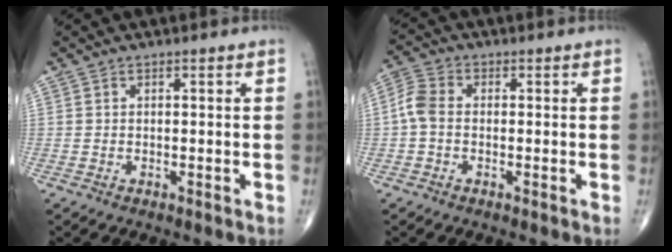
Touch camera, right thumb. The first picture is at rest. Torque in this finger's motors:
{"motor_torque": [0.18, 0.19, 0.04, -0.12, 0.02]}